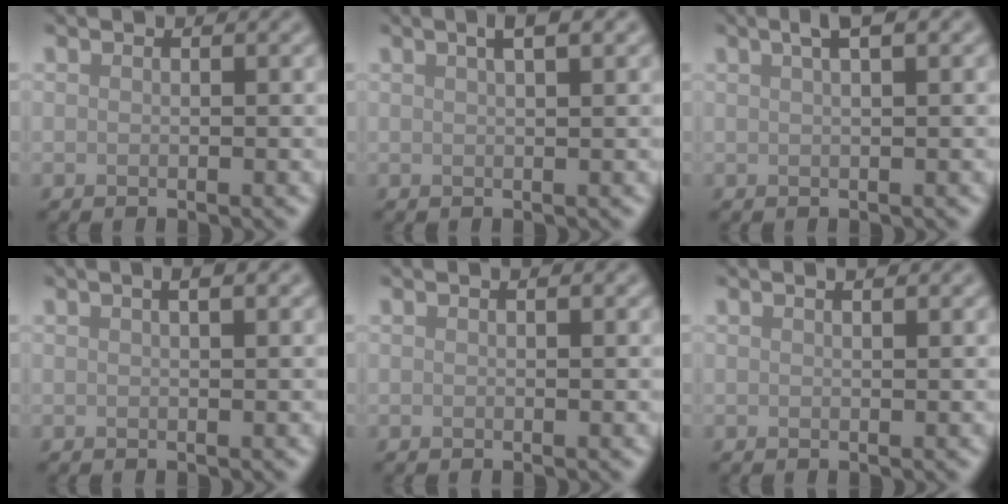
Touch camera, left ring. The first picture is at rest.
{"total": 2.3, "force": [1.3, 0.6, 1.8], "torque": [-0.017, 0.002, 0.014]}
{"total": 2.3, "force": [1.2, 0.5, 1.9], "torque": [-0.023, 0.008, 0.018]}
{"total": 1.9, "force": [1.0, 0.6, 1.5], "torque": [-0.014, -0.004, 0.009]}
{"total": 0.5, "force": [0.3, 0.1, 0.4], "torque": [-0.005, 0.003, 0.005]}
{"total": 1.1, "force": [0.7, 0.2, 0.7], "torque": [-0.013, -0.001, 0.008]}